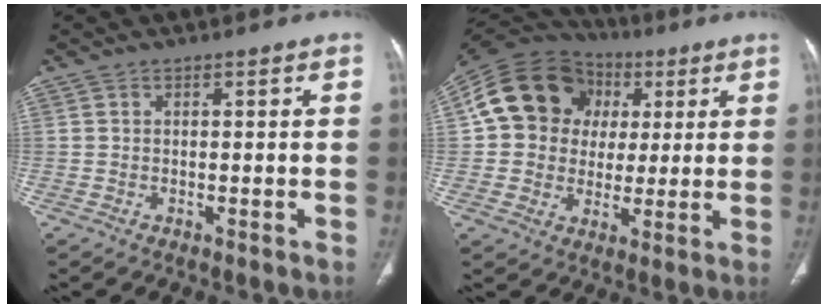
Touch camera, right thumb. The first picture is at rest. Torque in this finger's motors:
{"motor_torque": [1.20, 3.48, 1.20, -0.01, 0.14]}